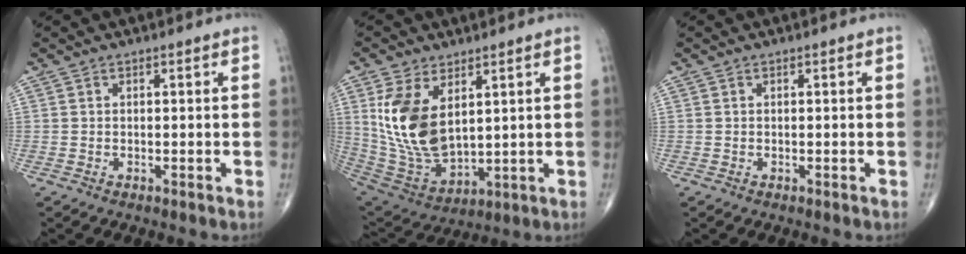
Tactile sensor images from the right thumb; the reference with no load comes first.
{"total": 15.5, "force": [4.5, 8.7, 12.0], "torque": [-0.226, -0.023, 0.109]}
{"total": 0.0}